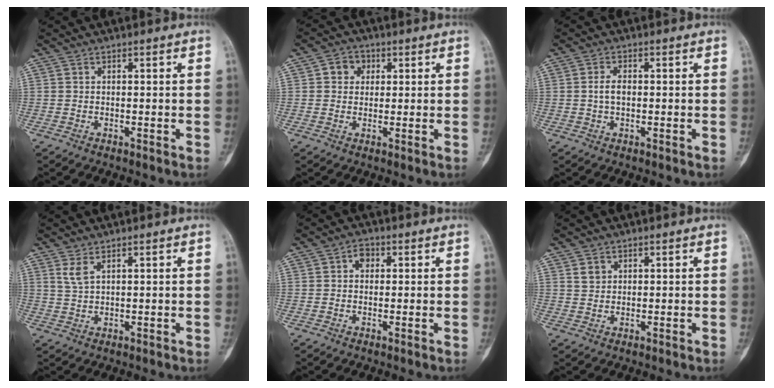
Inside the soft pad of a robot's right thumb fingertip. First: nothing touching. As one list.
[{"total": 3.9, "force": [1.1, 3.4, 1.6], "torque": [-0.001, 0.003, 0.012]}, {"total": 2.8, "force": [0.0, 1.6, 2.3], "torque": [-0.043, 0.006, -0.004]}, {"total": 2.5, "force": [1.5, 0.7, 1.9], "torque": [-0.045, -0.002, 0.039]}, {"total": 2.5, "force": [0.5, 1.9, 1.5], "torque": [-0.010, 0.006, 0.003]}, {"total": 2.0, "force": [1.0, 1.5, 0.7], "torque": [-0.003, -0.003, 0.020]}]